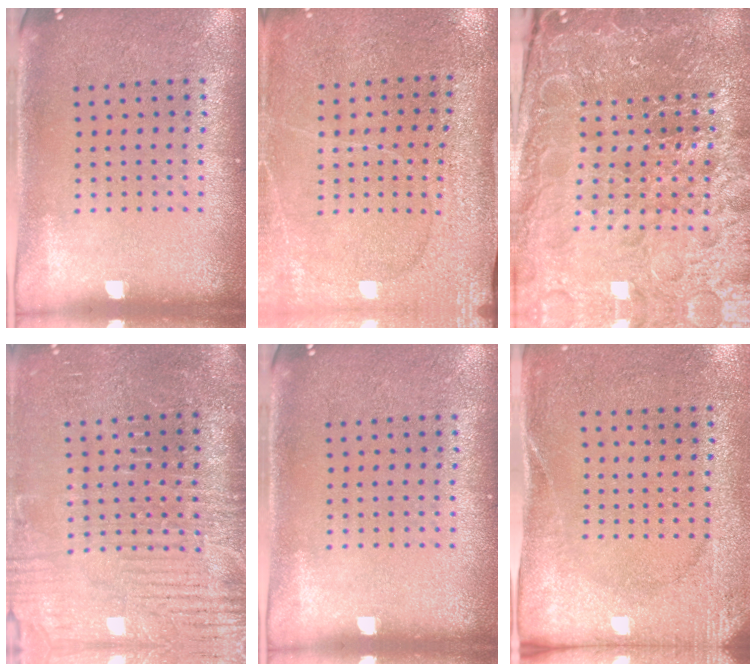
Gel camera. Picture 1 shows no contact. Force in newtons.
{"total": 3.0, "press": 3.0, "slide": 0.2}
{"total": 6.5, "press": 5.7, "slide": 3.1}
{"total": 4.2, "press": 3.9, "slide": 1.6}
{"total": 0.0}
{"total": 2.6, "press": 2.1, "slide": 1.6}